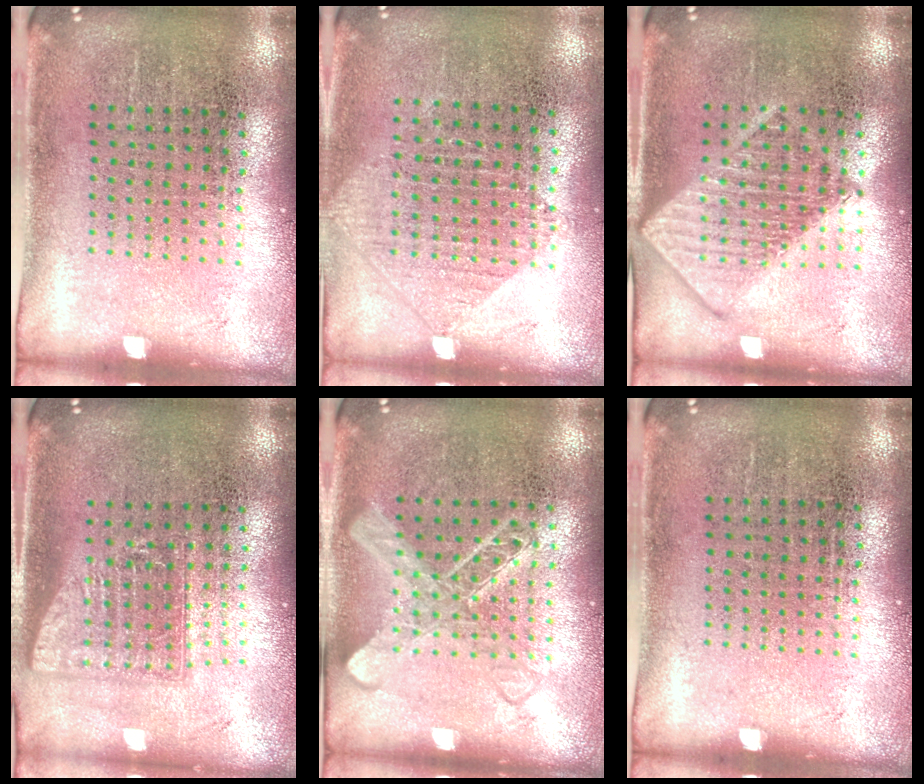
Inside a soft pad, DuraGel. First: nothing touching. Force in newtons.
{"total": 0.9, "press": 0.8, "slide": 0.3}
{"total": 2.9, "press": 2.9, "slide": 0.5}
{"total": 1.6, "press": 1.2, "slide": 1.0}
{"total": 2.6, "press": 2.6, "slide": 0.4}
{"total": 0.0}